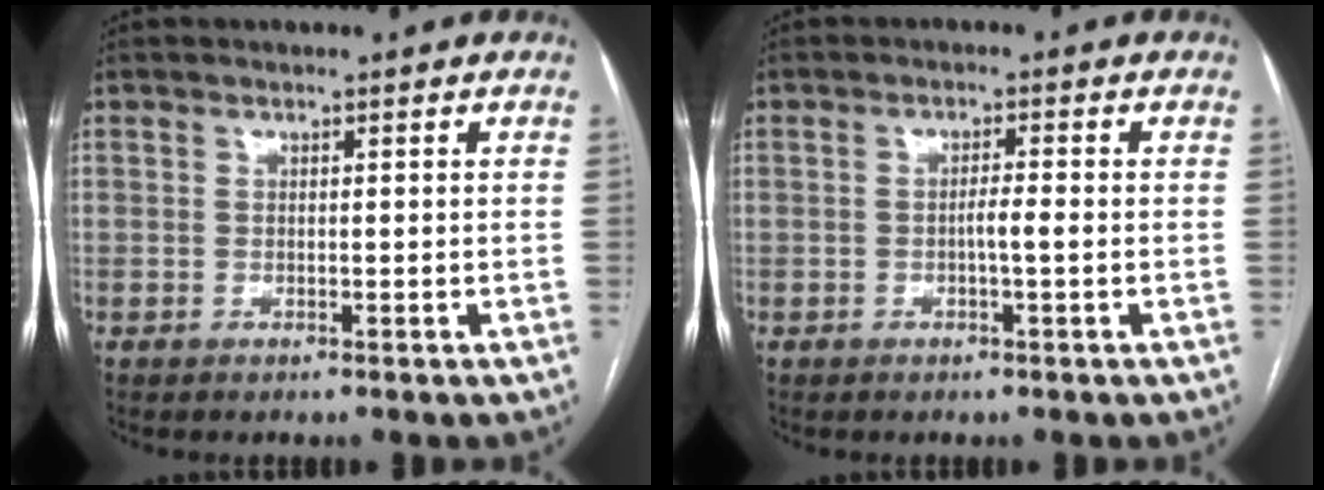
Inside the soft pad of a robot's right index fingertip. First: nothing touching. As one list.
[{"total": 2.3, "force": [-0.5, 0.0, 2.2], "torque": [-0.038, 0.001, -0.009]}]